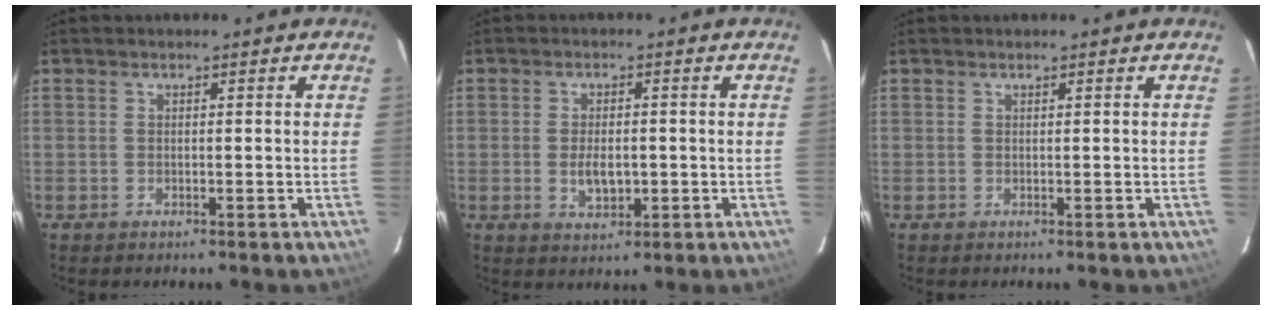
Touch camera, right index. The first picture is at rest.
{"total": 4.7, "force": [-0.7, 2.6, 3.8], "torque": [-0.071, -0.004, -0.007]}
{"total": 0.0}